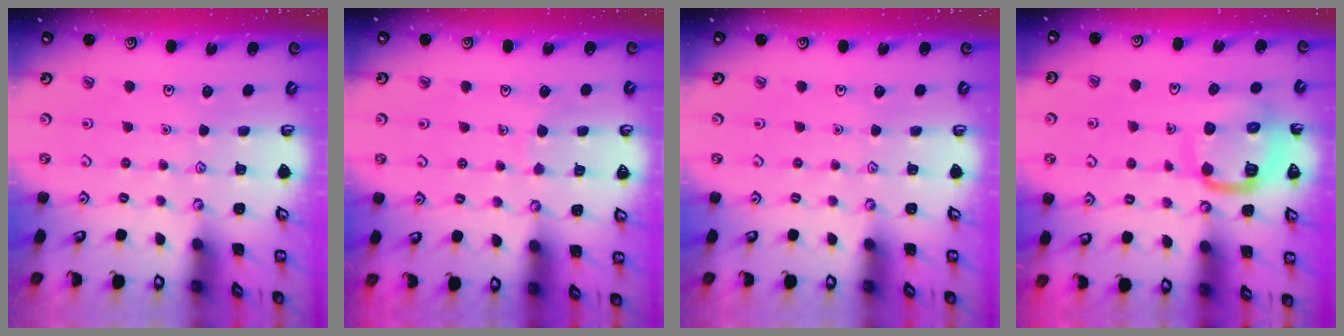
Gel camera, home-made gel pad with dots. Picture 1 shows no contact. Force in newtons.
{"total": 3.2, "press": 3.2, "slide": 0.2}
{"total": 0.0}
{"total": 11.9, "press": 11.9, "slide": 1.4}